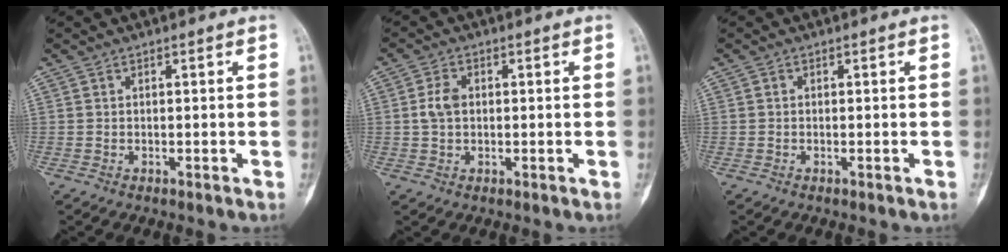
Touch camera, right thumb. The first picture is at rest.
{"total": 3.7, "force": [0.3, 2.5, 2.7], "torque": [-0.055, 0.007, 0.002]}
{"total": 0.0}